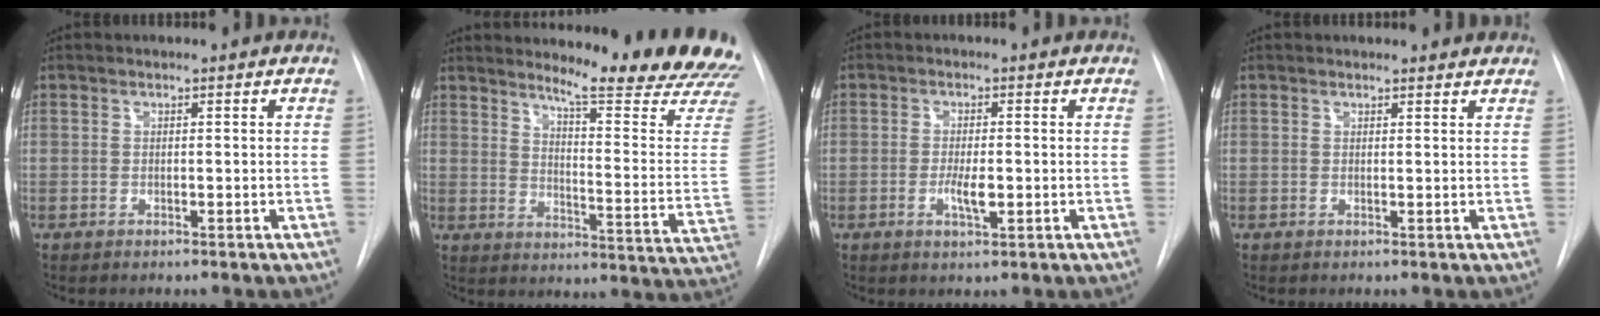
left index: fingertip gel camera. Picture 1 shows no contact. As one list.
[{"total": 20.5, "force": [19.1, 0.0, 7.4], "torque": [-0.104, -0.136, 0.225]}, {"total": 3.2, "force": [-0.7, 0.8, 3.0], "torque": [-0.054, -0.001, -0.010]}, {"total": 4.2, "force": [4.1, 1.0, 0.6], "torque": [-0.006, 0.009, 0.037]}]